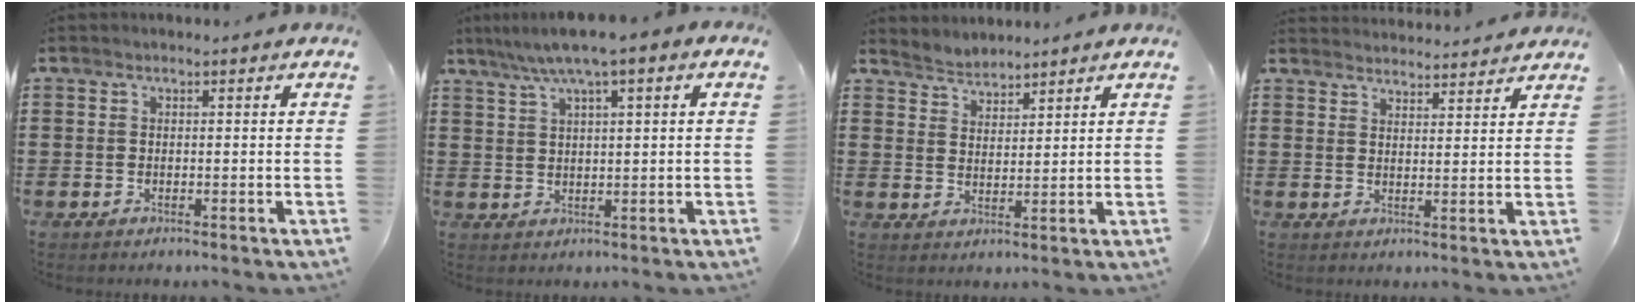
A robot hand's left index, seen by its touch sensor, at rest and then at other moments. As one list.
[{"total": 4.9, "force": [2.7, 0.3, 4.1], "torque": [-0.083, -0.002, 0.043]}, {"total": 3.0, "force": [2.8, 0.4, -0.8], "torque": [0.003, -0.008, 0.053]}, {"total": 3.2, "force": [3.2, 0.0, -0.2], "torque": [-0.006, -0.015, 0.060]}]